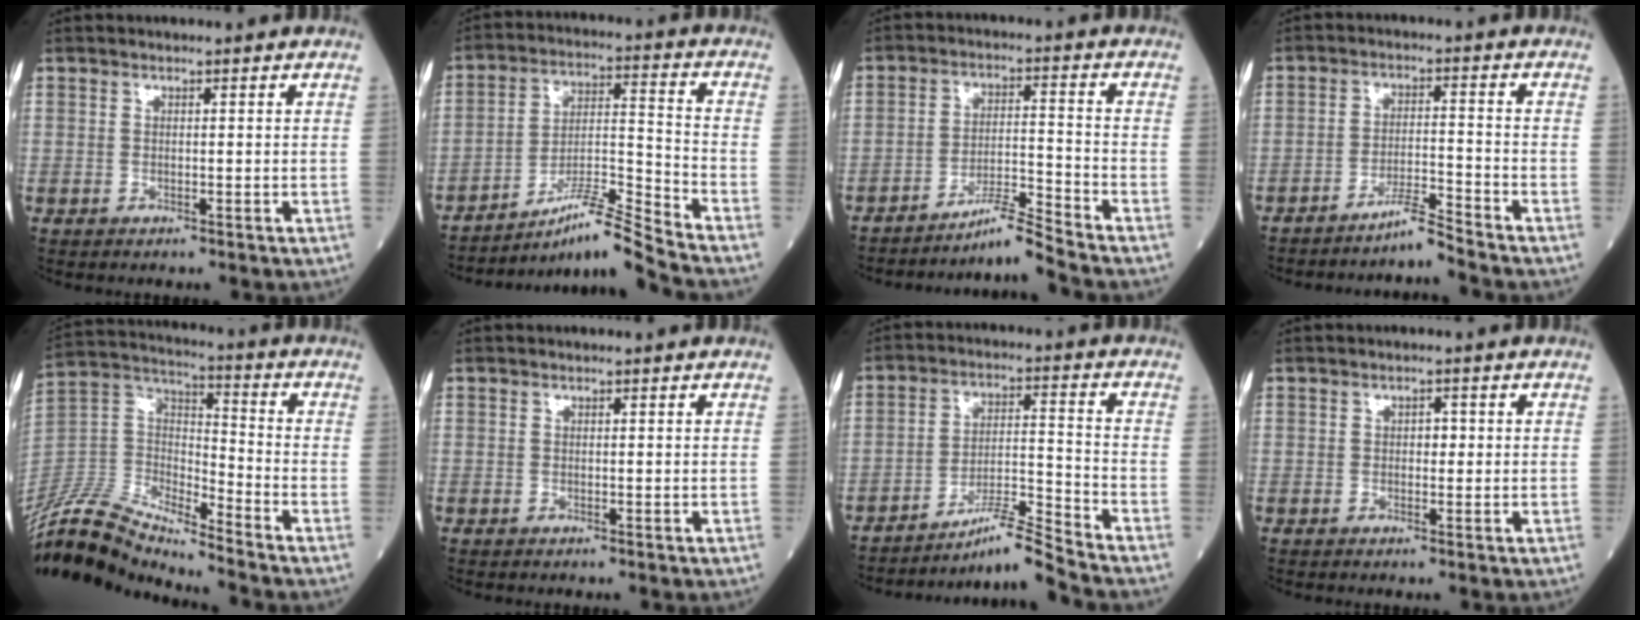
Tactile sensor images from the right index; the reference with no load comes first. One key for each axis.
{"total": 10.8, "fx": -9.6, "fy": -2.5, "fz": 4.4, "tx": -0.080, "ty": 0.006, "tz": -0.166}
{"total": 6.4, "fx": -5.8, "fy": -2.5, "fz": 1.2, "tx": -0.028, "ty": -0.005, "tz": -0.103}
{"total": 4.5, "fx": -4.1, "fy": -1.4, "fz": 1.1, "tx": -0.019, "ty": -0.016, "tz": -0.078}
{"total": 14.9, "fx": -13.8, "fy": 1.4, "fz": 5.4, "tx": -0.116, "ty": 0.032, "tz": -0.269}
{"total": 0.0}
{"total": 8.5, "fx": -7.7, "fy": -2.6, "fz": 2.4, "tx": -0.045, "ty": 0.007, "tz": -0.134}
{"total": 1.4, "fx": 0.1, "fy": 0.9, "fz": 1.1, "tx": -0.012, "ty": 0.003, "tz": -0.001}